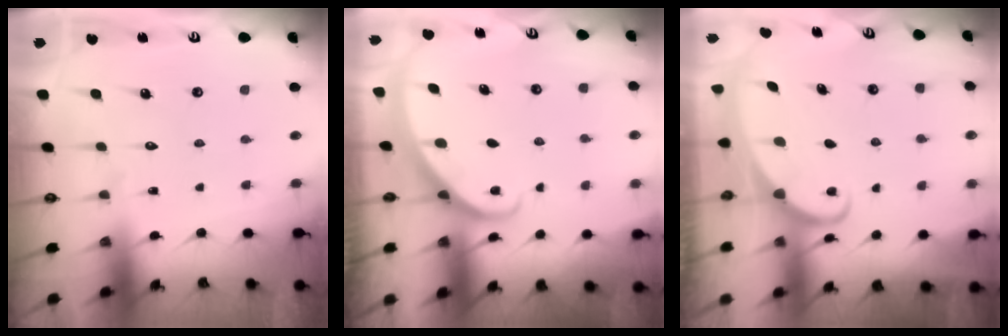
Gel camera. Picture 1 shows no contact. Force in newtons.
{"total": 2.1, "press": 2.1, "slide": 0.2}
{"total": 1.9, "press": 1.9, "slide": 0.2}